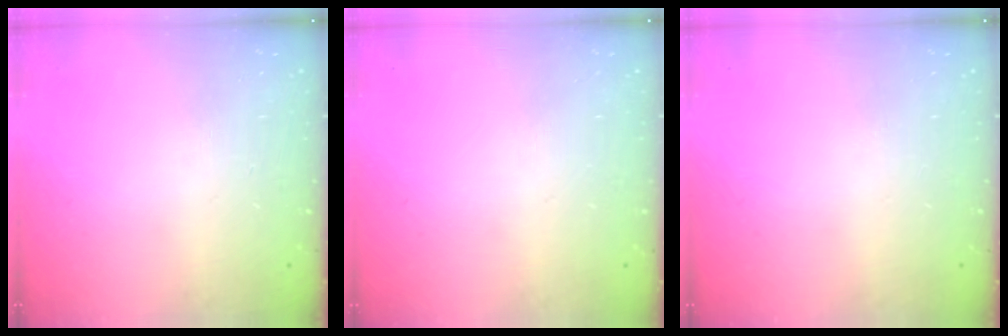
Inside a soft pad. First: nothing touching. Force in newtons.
{"total": 0.0}
{"total": 0.0}